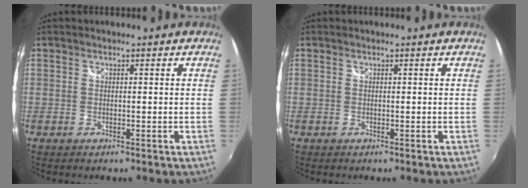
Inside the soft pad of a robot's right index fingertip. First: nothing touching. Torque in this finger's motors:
{"motor_torque": [0.00, 0.00, -0.06, 0.01]}